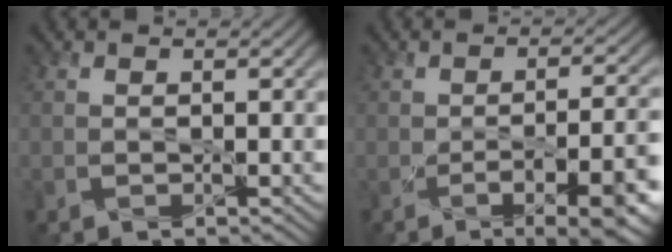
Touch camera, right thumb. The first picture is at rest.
{"total": 8.7, "force": [-3.9, 2.7, 7.3], "torque": [-0.097, -0.019, -0.046]}